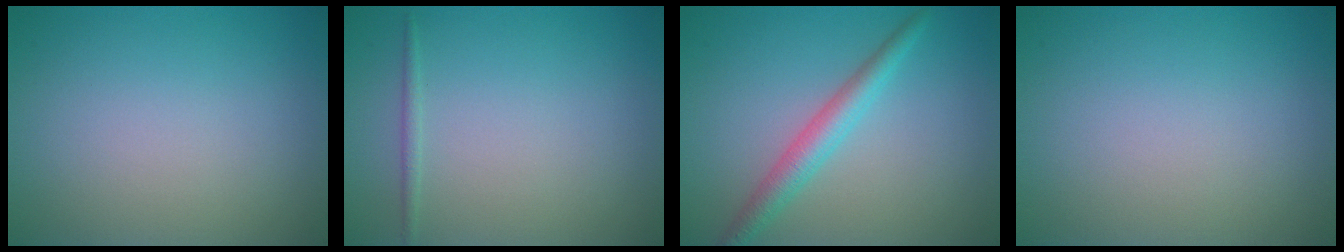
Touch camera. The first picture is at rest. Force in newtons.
{"total": 0.7, "press": 0.7, "slide": 0.0}
{"total": 3.0, "press": 3.0, "slide": 0.0}
{"total": 0.0}